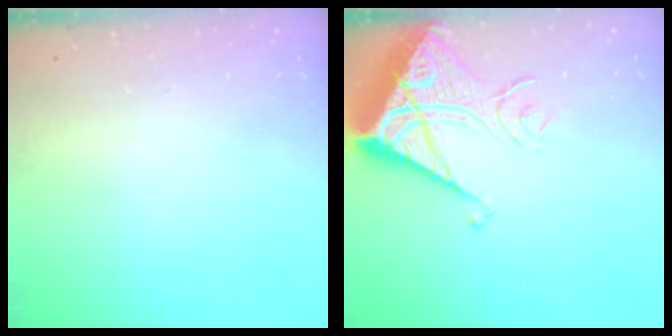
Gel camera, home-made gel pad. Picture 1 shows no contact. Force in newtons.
{"total": 13.8, "press": 13.7, "slide": 1.3}